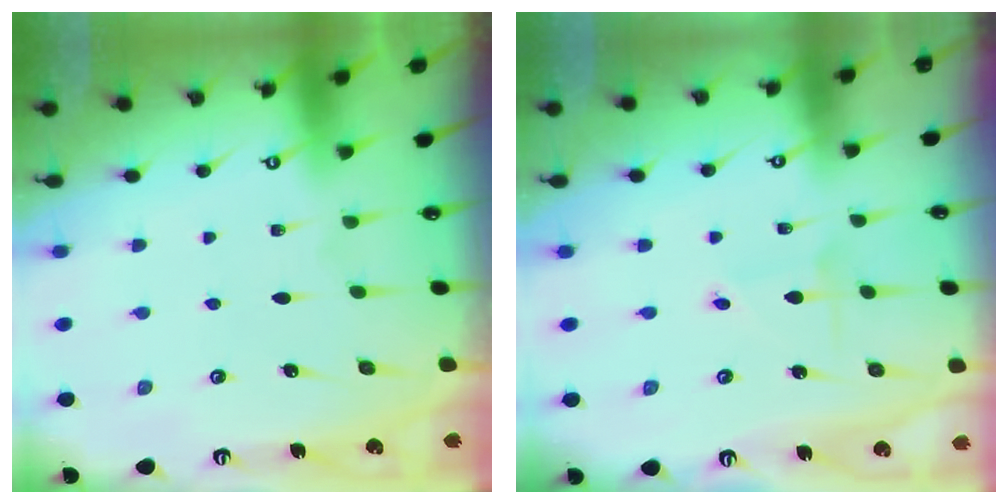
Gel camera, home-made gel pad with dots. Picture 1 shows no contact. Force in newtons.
{"total": 1.3, "press": 1.3, "slide": 0.1}